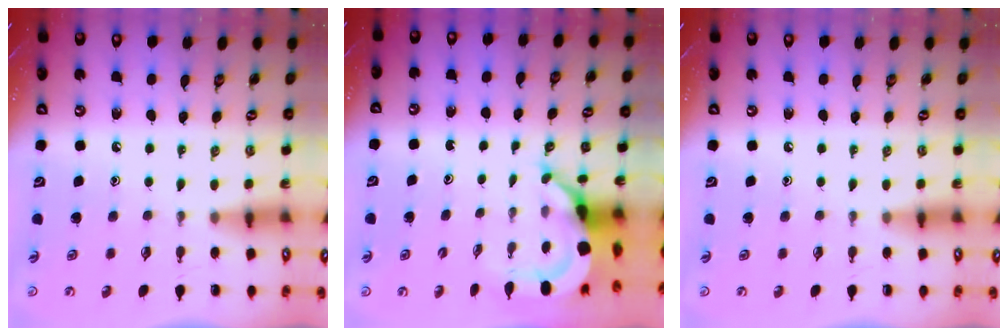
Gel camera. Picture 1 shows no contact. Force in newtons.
{"total": 6.2, "press": 6.1, "slide": 0.8}
{"total": 0.0}